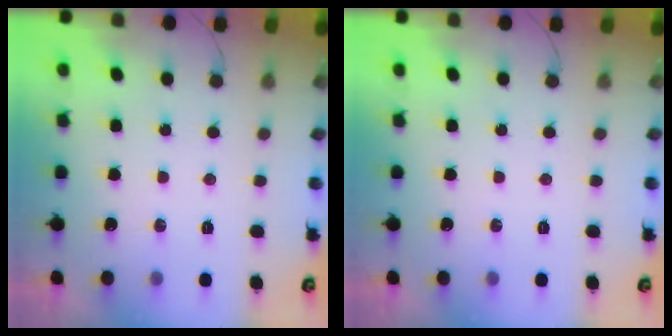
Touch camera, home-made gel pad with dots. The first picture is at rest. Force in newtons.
{"total": 0.0}